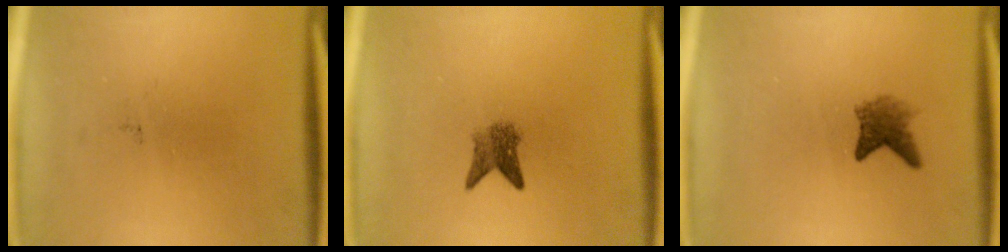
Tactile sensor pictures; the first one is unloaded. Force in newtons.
{"total": 2.8}
{"total": 2.7}